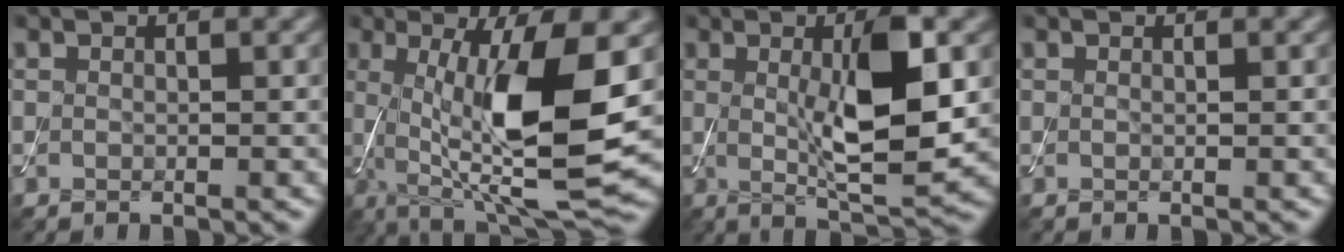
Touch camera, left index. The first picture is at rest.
{"total": 12.1, "force": [0.1, 3.0, 11.8], "torque": [-0.196, -0.011, 0.009]}
{"total": 8.1, "force": [0.6, 2.0, 7.8], "torque": [-0.123, -0.010, 0.015]}
{"total": 0.0}